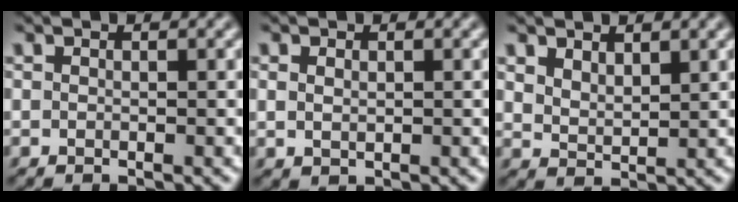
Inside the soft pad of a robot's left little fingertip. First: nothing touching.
{"total": 0.9, "force": [0.2, 0.7, 0.6], "torque": [-0.015, -0.001, 0.009]}
{"total": 2.2, "force": [1.5, 1.0, 1.2], "torque": [-0.031, -0.004, 0.034]}